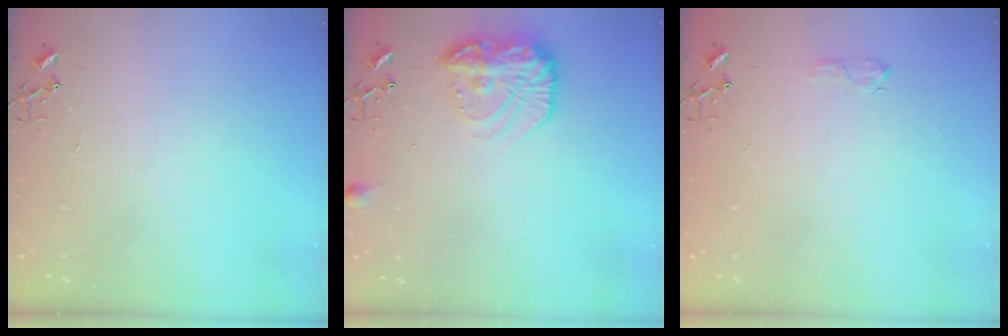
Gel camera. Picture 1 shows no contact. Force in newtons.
{"total": 15.3, "press": 15.2, "slide": 1.0}
{"total": 5.5, "press": 5.5, "slide": 0.8}